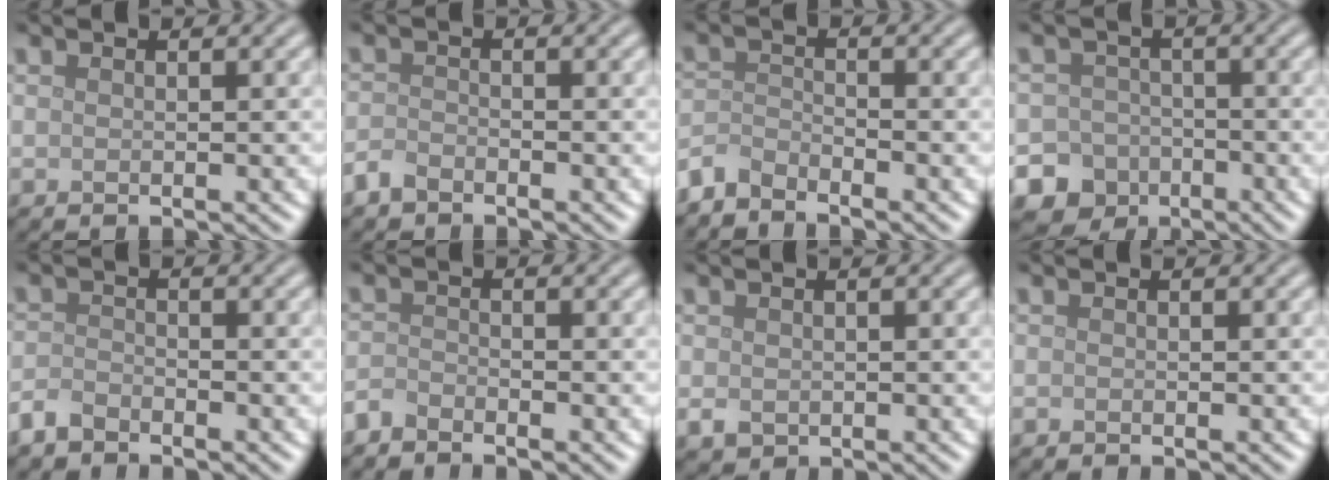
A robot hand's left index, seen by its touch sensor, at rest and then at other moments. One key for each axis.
{"total": 1.7, "fx": -1.4, "fy": 0.8, "fz": 0.5, "tx": -0.009, "ty": 0.002, "tz": -0.033}
{"total": 2.7, "fx": -2.5, "fy": 0.7, "fz": 0.5, "tx": -0.010, "ty": -0.001, "tz": -0.063}
{"total": 10.0, "fx": -5.7, "fy": 8.1, "fz": 1.4, "tx": -0.011, "ty": -0.043, "tz": -0.114}
{"total": 1.9, "fx": -1.6, "fy": 0.8, "fz": 0.5, "tx": -0.011, "ty": 0.001, "tz": -0.041}
{"total": 1.6, "fx": -1.6, "fy": 0.5, "fz": 0.3, "tx": -0.007, "ty": -0.001, "tz": -0.039}
{"total": 1.3, "fx": -0.2, "fy": 1.1, "fz": 0.7, "tx": -0.011, "ty": -0.004, "tz": -0.004}
{"total": 0.0}